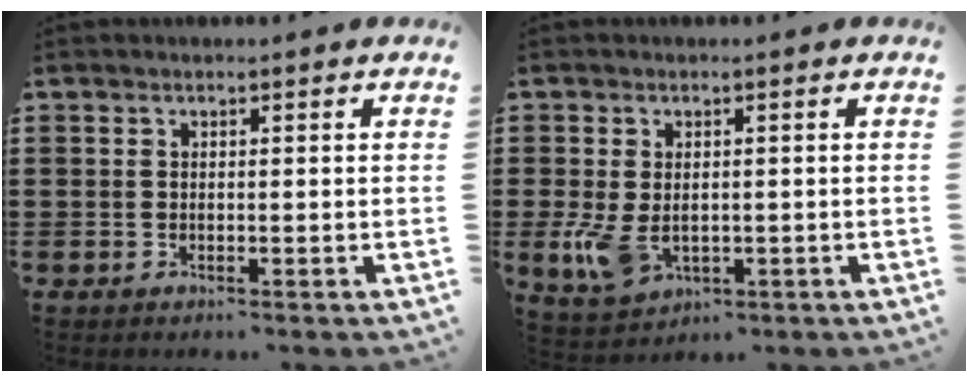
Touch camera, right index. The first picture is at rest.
{"total": 4.9, "force": [-0.9, 3.1, 3.6], "torque": [-0.093, -0.005, -0.019]}